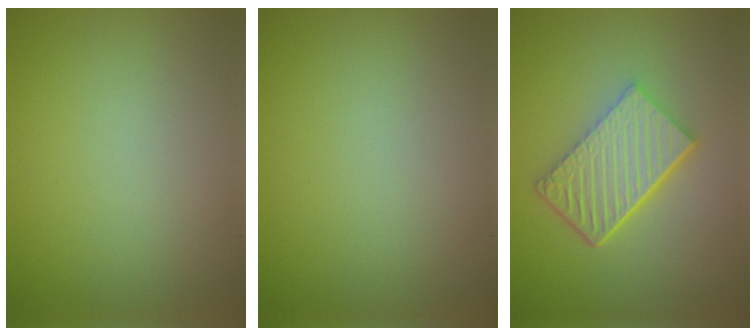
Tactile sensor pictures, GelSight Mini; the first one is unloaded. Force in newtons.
{"total": 0.0}
{"total": 6.3, "press": 4.3, "slide": 4.7}